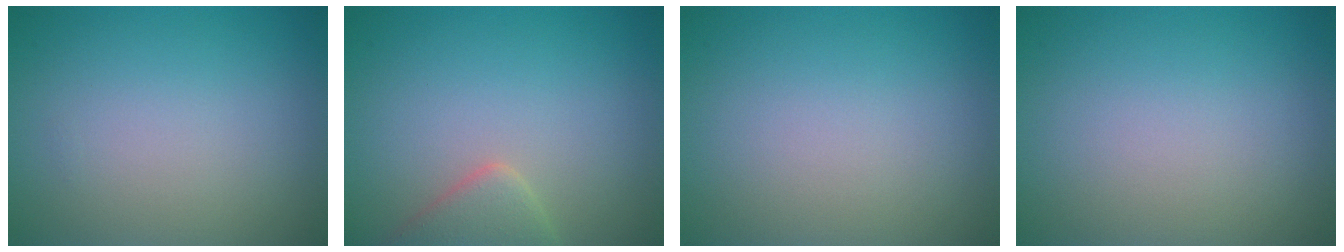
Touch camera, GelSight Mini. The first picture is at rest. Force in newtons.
{"total": 2.8, "press": 2.8, "slide": 0.2}
{"total": 0.0}
{"total": 0.0}